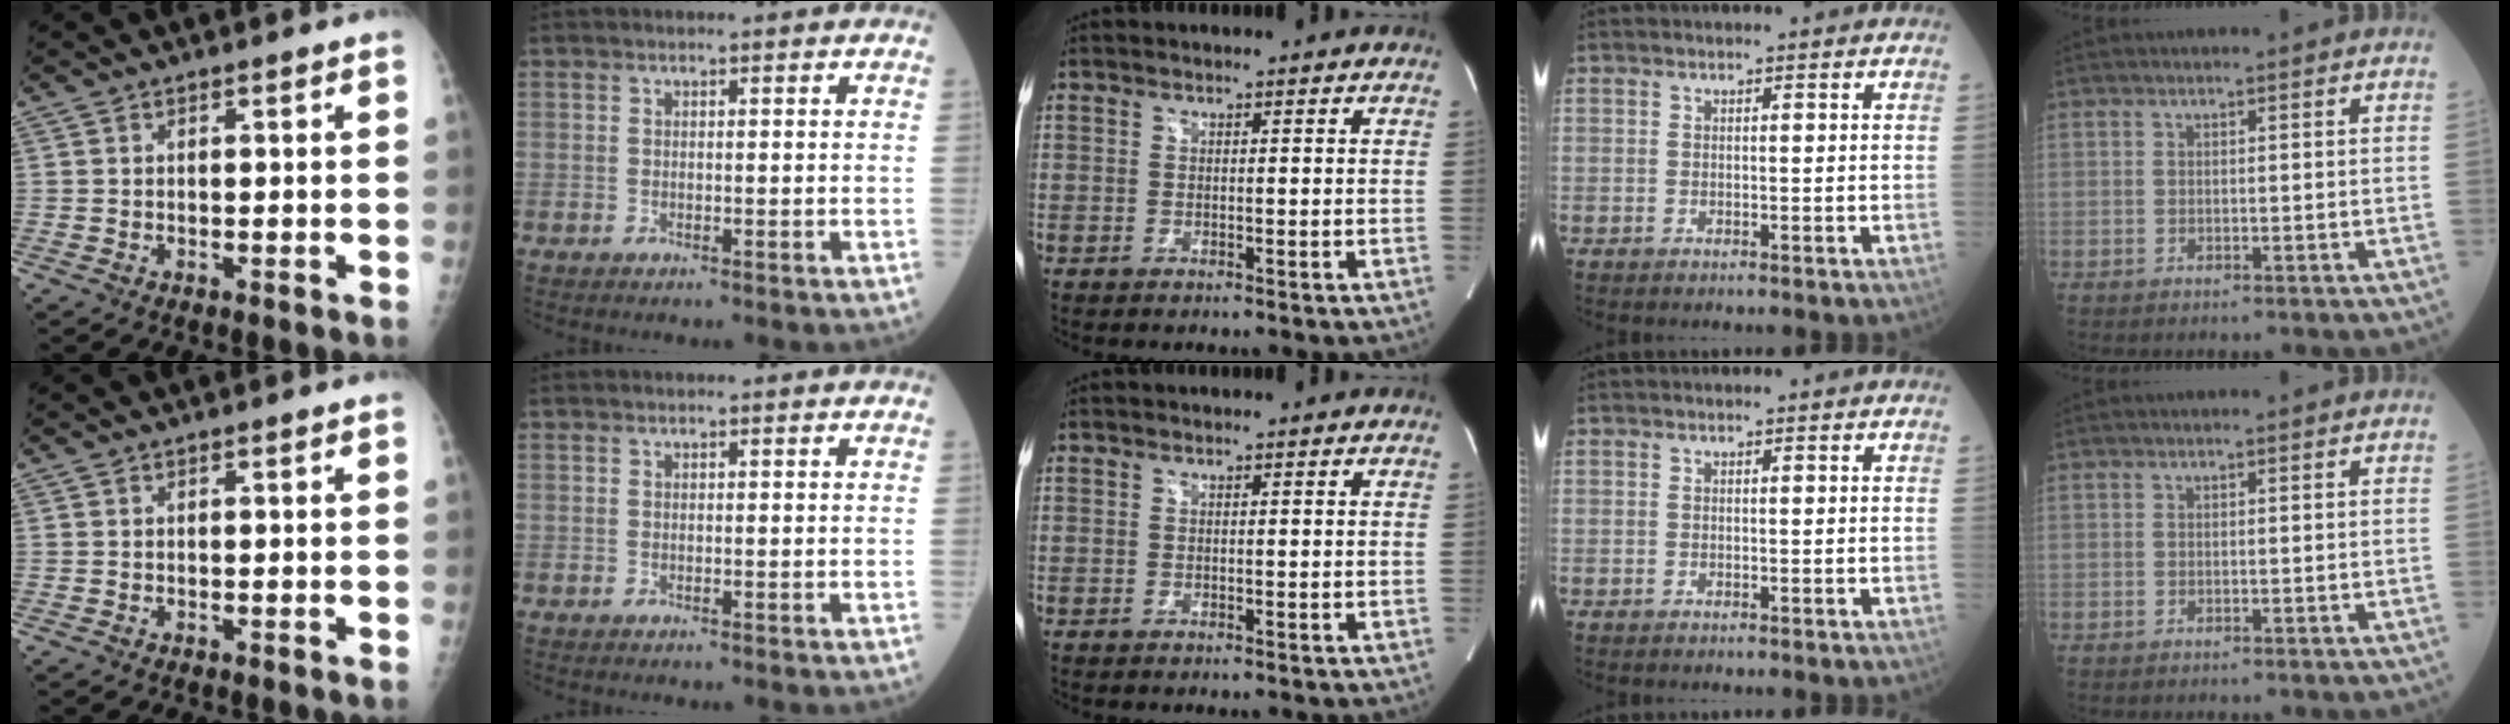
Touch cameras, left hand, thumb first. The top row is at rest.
{}